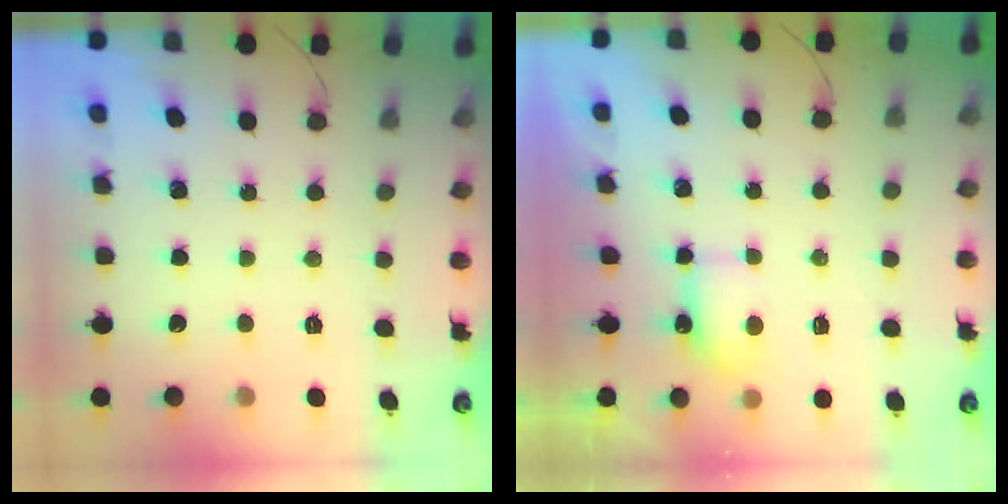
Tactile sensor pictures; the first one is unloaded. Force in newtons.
{"total": 4.2, "press": 4.0, "slide": 1.0}